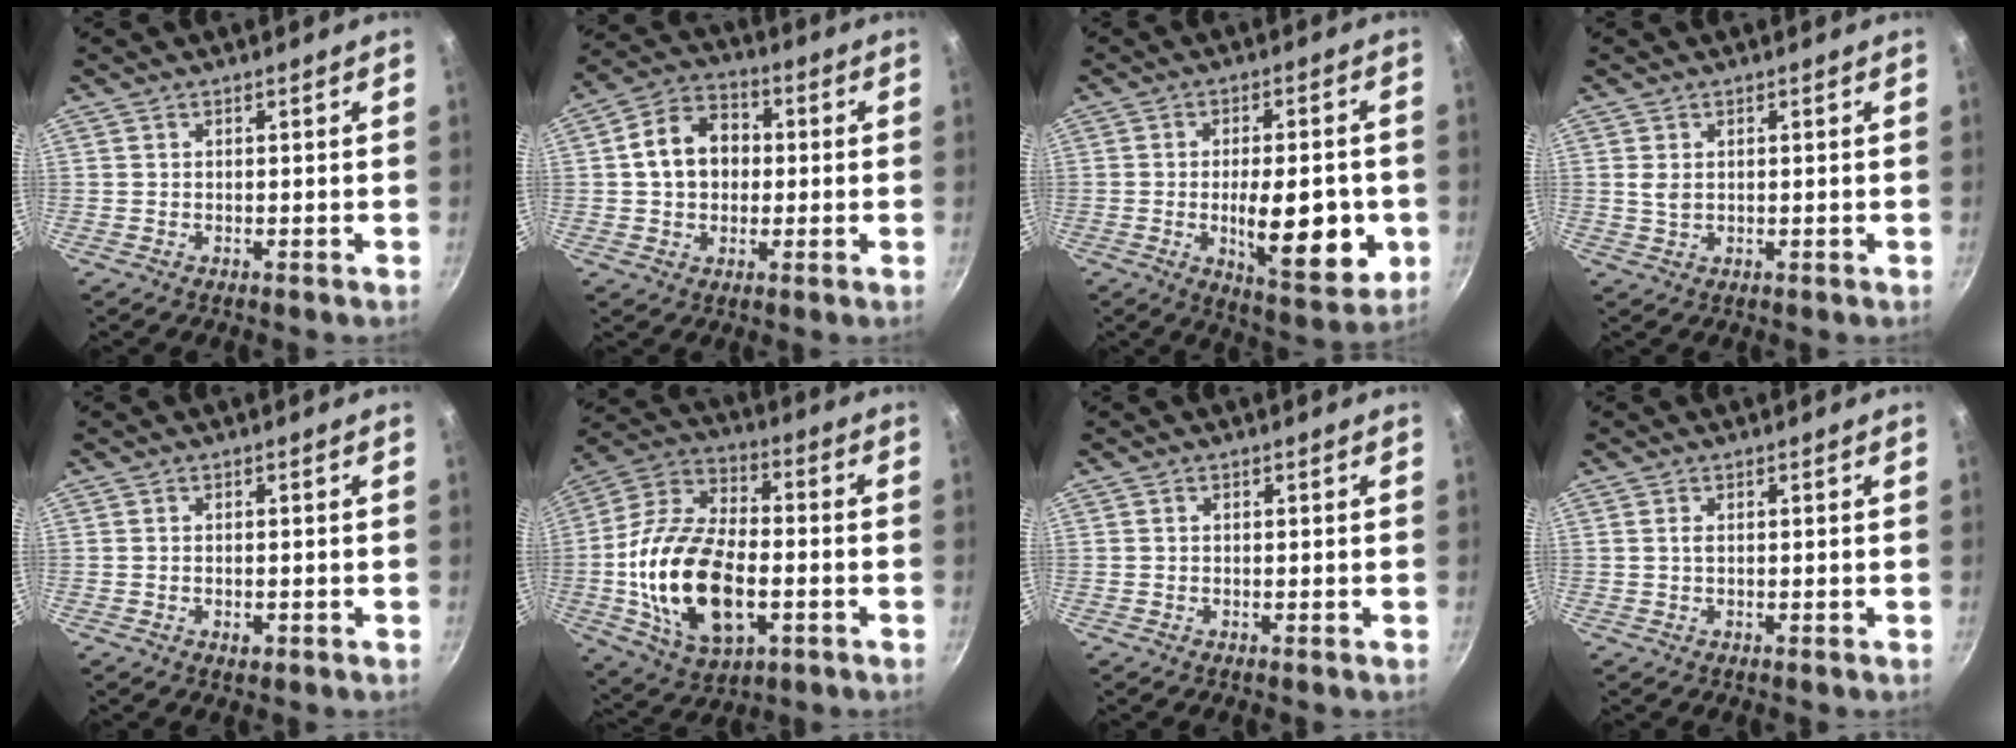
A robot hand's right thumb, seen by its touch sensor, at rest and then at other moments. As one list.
[{"total": 11.1, "force": [0.7, 8.7, 6.8], "torque": [-0.089, 0.025, -0.001]}, {"total": 16.3, "force": [-2.9, 6.6, 14.6], "torque": [-0.179, -0.010, -0.033]}, {"total": 2.0, "force": [0.5, 1.2, 1.5], "torque": [-0.028, 0.000, 0.012]}, {"total": 1.5, "force": [-0.5, 0.9, 1.1], "torque": [-0.018, 0.000, -0.009]}, {"total": 22.7, "force": [-3.9, 13.0, 18.2], "torque": [-0.339, 0.027, -0.071]}, {"total": 0.0}, {"total": 0.8, "force": [0.2, 0.4, 0.7], "torque": [-0.014, 0.000, 0.002]}]